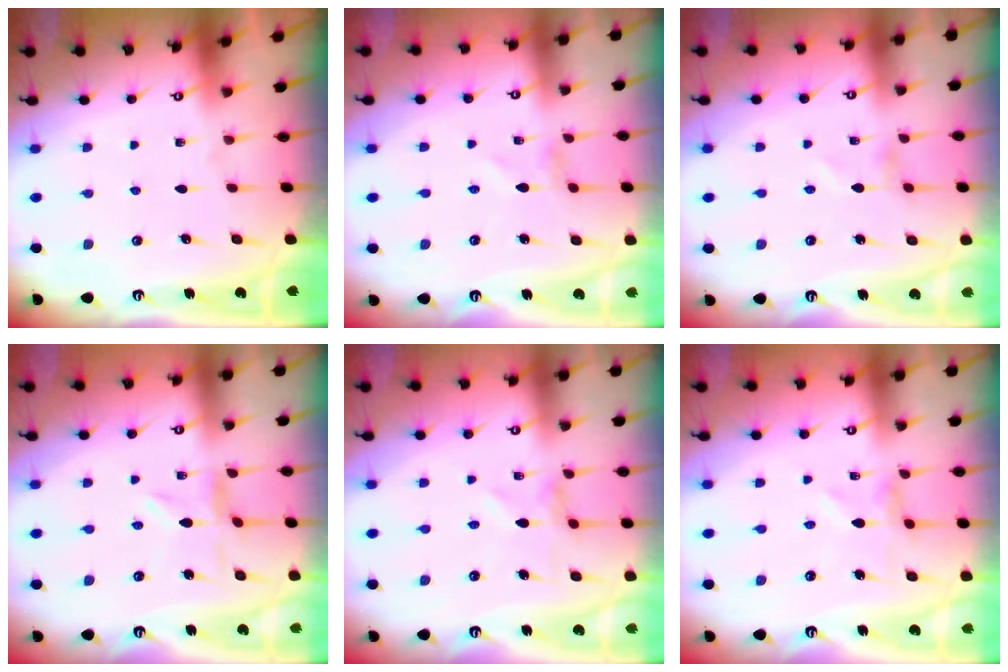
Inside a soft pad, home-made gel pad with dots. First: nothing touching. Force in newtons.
{"total": 1.0, "press": 1.0, "slide": 0.1}
{"total": 1.4, "press": 1.4, "slide": 0.1}
{"total": 0.7, "press": 0.7, "slide": 0.2}
{"total": 2.6, "press": 2.6, "slide": 0.3}
{"total": 1.8, "press": 1.8, "slide": 0.2}